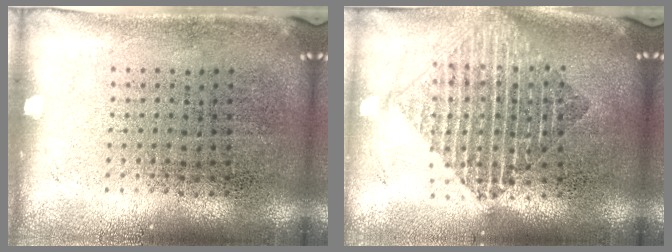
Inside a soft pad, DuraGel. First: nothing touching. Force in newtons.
{"total": 1.9, "press": 1.6, "slide": 1.0}